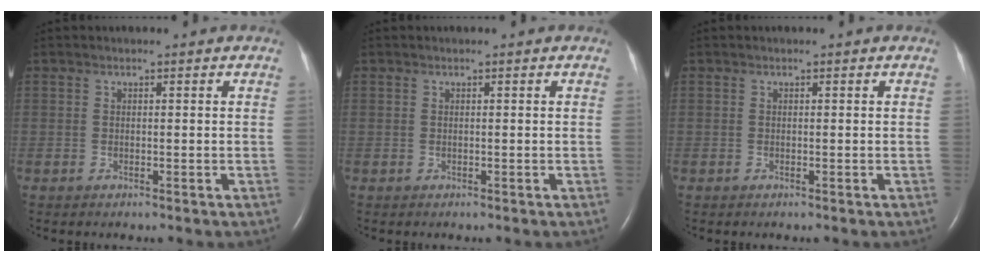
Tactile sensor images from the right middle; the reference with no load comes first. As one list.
[{"total": 0.0}, {"total": 0.0}]